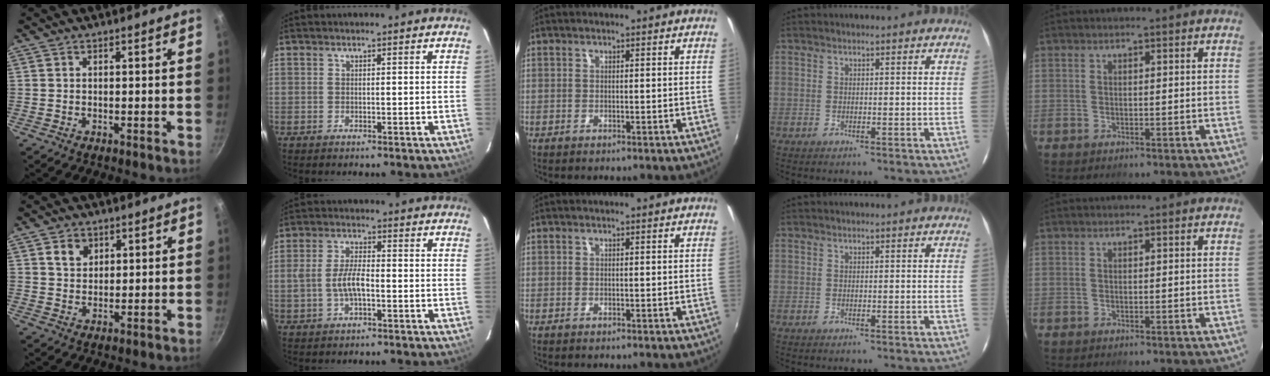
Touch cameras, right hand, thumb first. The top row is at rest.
{"thumb": {"total": 4.1, "force": [1.7, 3.3, 1.8], "torque": [-0.014, -0.001, 0.030]}, "index": {"total": 6.1, "force": [-1.4, 2.6, 5.3], "torque": [-0.108, 0.006, -0.023]}}